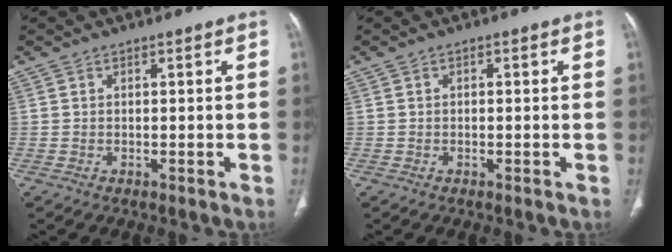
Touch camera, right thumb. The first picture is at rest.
{"total": 0.5, "force": [0.1, 0.3, 0.4], "torque": [-0.006, 0.002, 0.000]}